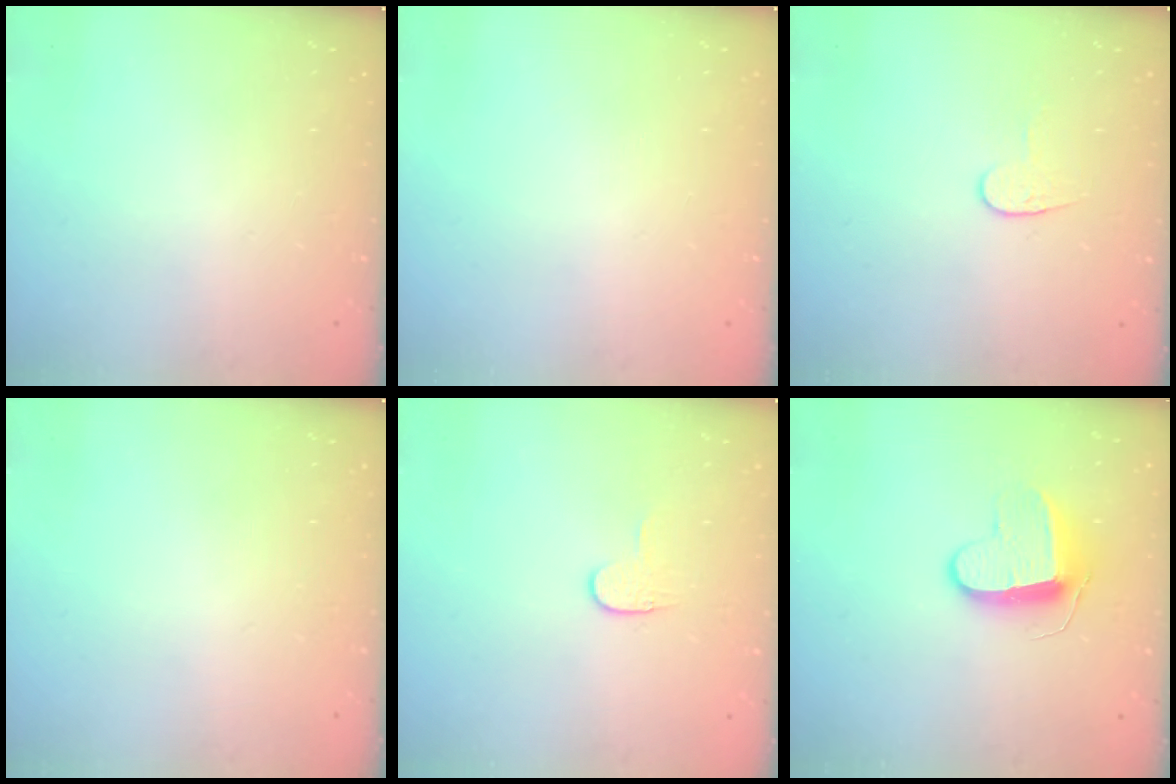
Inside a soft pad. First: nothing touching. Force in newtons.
{"total": 0.0}
{"total": 6.0, "press": 6.0, "slide": 0.4}
{"total": 0.0}
{"total": 3.8, "press": 3.8, "slide": 0.4}
{"total": 9.6, "press": 9.6, "slide": 0.2}